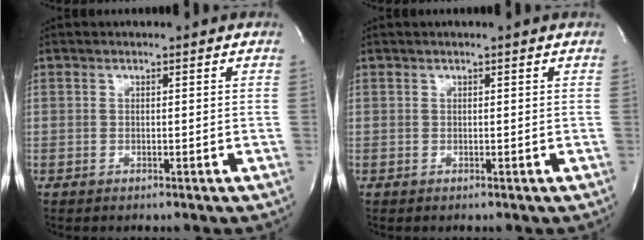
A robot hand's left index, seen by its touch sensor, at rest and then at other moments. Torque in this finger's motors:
{"motor_torque": [0.14, -0.15, 0.18, 0.02]}